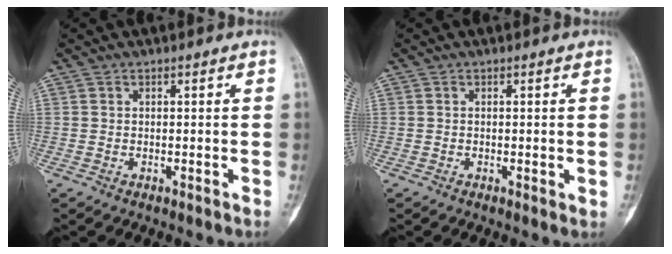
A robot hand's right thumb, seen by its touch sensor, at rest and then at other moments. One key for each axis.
{"total": 1.0, "fx": -0.1, "fy": 0.2, "fz": 0.9, "tx": -0.011, "ty": -0.004, "tz": 0.000}